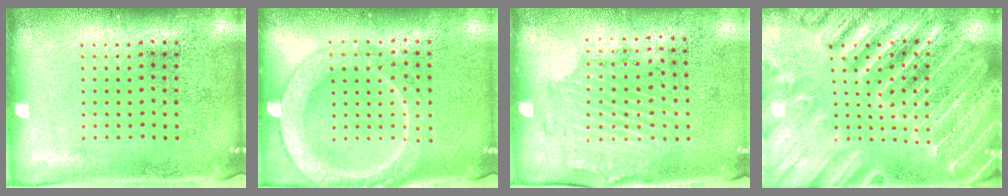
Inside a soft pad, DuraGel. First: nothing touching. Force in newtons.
{"total": 2.1, "press": 2.1, "slide": 0.2}
{"total": 1.7, "press": 1.3, "slide": 1.1}
{"total": 4.1, "press": 3.9, "slide": 1.4}